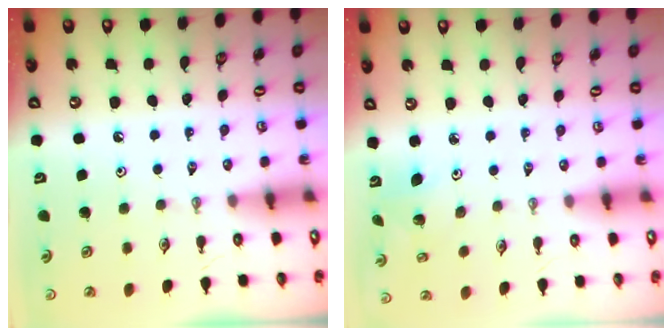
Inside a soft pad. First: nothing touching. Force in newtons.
{"total": 2.8, "press": 2.8, "slide": 0.2}